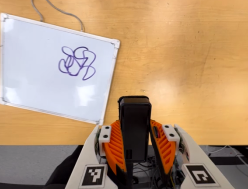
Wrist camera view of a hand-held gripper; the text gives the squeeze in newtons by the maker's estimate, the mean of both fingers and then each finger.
{"total": 4.7, "left": 3.4, "right": 5.9}